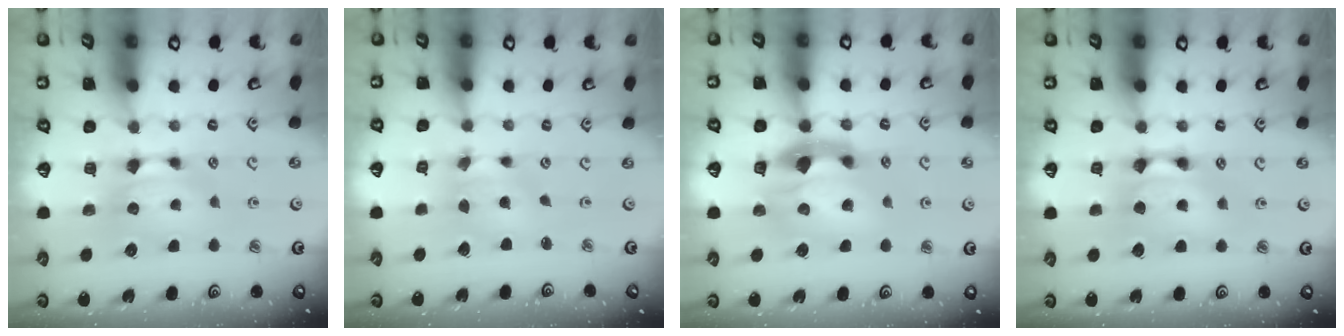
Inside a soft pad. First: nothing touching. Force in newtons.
{"total": 2.5, "press": 2.1, "slide": 1.3}
{"total": 6.6, "press": 6.2, "slide": 2.2}
{"total": 2.6, "press": 2.6, "slide": 0.2}